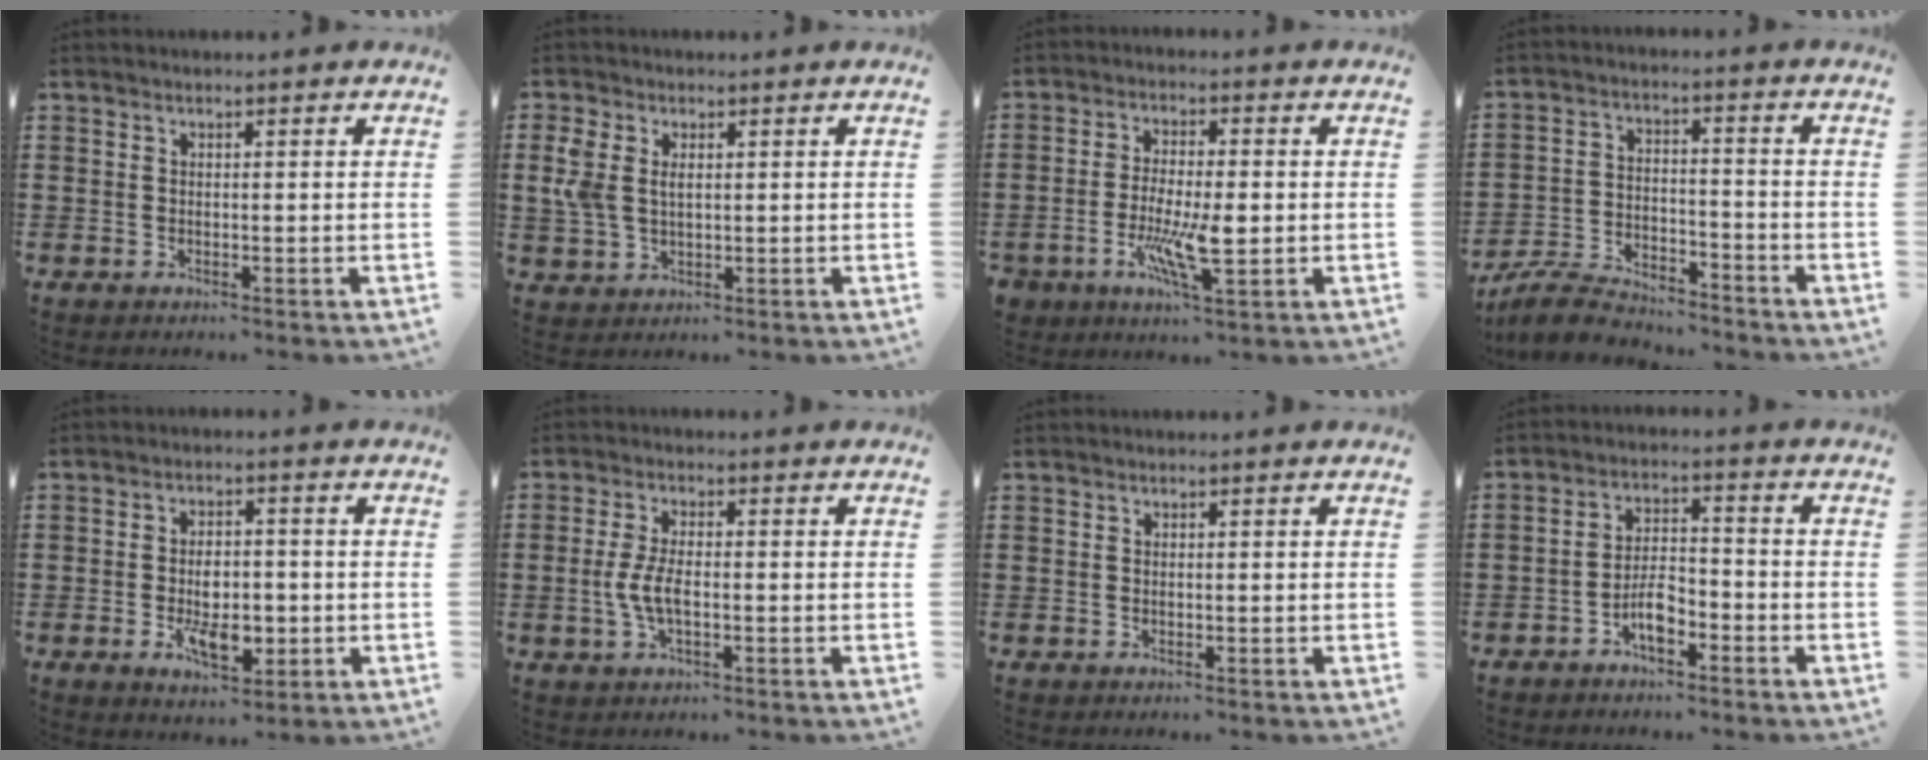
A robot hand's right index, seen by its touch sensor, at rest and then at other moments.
{"total": 4.1, "force": [1.1, 2.7, 2.8], "torque": [-0.078, 0.005, 0.015]}
{"total": 7.8, "force": [-2.2, 2.6, 7.0], "torque": [-0.135, -0.004, -0.038]}
{"total": 6.6, "force": [-6.3, 0.9, 1.5], "torque": [-0.039, 0.009, -0.125]}
{"total": 6.6, "force": [-1.5, 3.6, 5.3], "torque": [-0.096, 0.003, -0.029]}
{"total": 5.0, "force": [-0.8, 2.0, 4.4], "torque": [-0.100, -0.003, -0.020]}
{"total": 0.0}
{"total": 4.9, "force": [-2.8, 2.0, 3.5], "torque": [-0.072, 0.007, -0.057]}